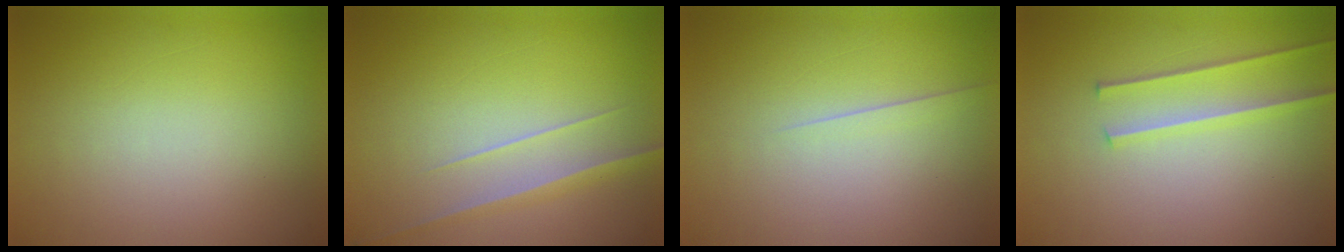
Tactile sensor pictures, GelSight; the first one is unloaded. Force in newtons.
{"total": 2.8}
{"total": 1.6}
{"total": 2.0}